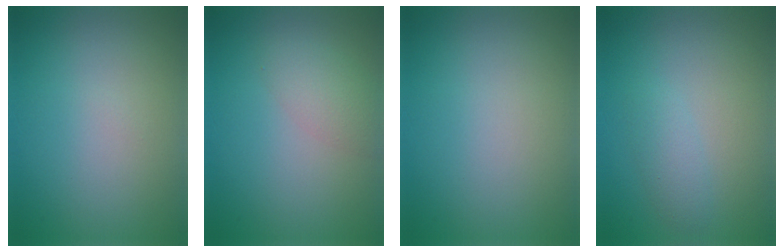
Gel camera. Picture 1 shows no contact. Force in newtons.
{"total": 2.4, "press": 2.4, "slide": 0.1}
{"total": 0.0}
{"total": 1.5, "press": 1.5, "slide": 0.1}